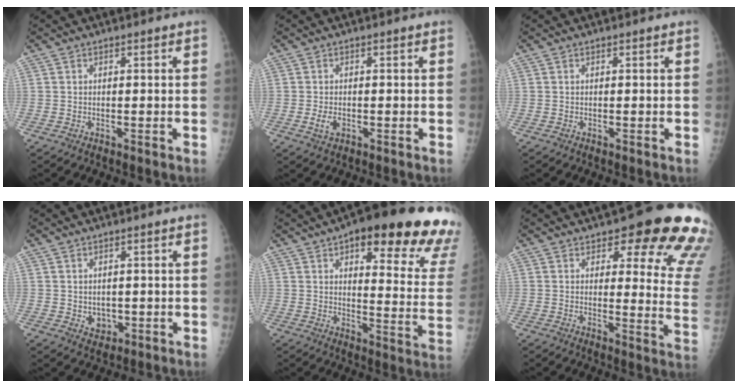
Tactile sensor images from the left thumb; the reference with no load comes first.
{"total": 2.7, "force": [-0.8, 1.7, 1.9], "torque": [-0.034, 0.000, -0.013]}
{"total": 0.0}
{"total": 3.0, "force": [-0.2, 2.6, 1.6], "torque": [-0.011, -0.002, 0.007]}
{"total": 25.5, "force": [15.8, 7.1, 18.7], "torque": [-0.198, -0.058, 0.195]}
{"total": 18.1, "force": [12.1, 6.0, 12.1], "torque": [-0.093, -0.067, 0.127]}